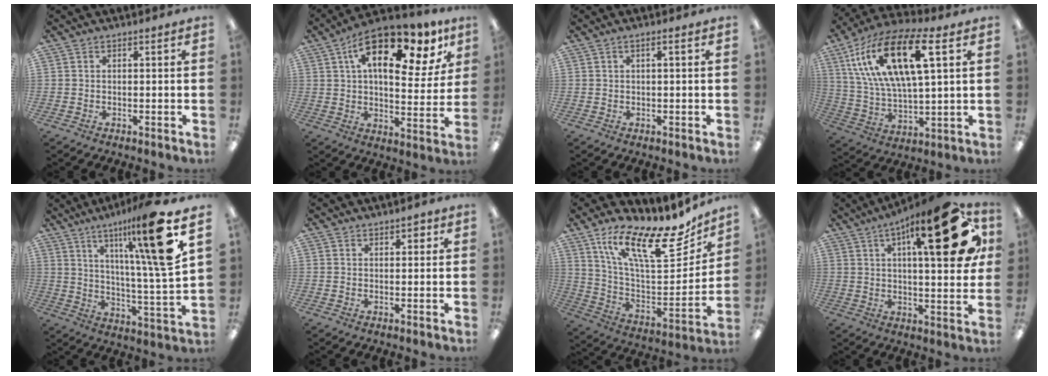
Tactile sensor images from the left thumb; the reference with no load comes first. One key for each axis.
{"total": 19.0, "fx": 10.2, "fy": 8.5, "fz": 13.6, "tx": -0.214, "ty": -0.041, "tz": 0.164}
{"total": 1.7, "fx": 0.3, "fy": 0.2, "fz": 1.6, "tx": -0.029, "ty": 0.001, "tz": 0.006}
{"total": 19.9, "fx": 9.6, "fy": 7.7, "fz": 15.7, "tx": -0.321, "ty": -0.027, "tz": 0.157}
{"total": 19.3, "fx": 10.8, "fy": 2.2, "fz": 15.9, "tx": -0.251, "ty": -0.055, "tz": 0.151}
{"total": 1.6, "fx": 1.2, "fy": 0.8, "fz": 0.7, "tx": -0.006, "ty": -0.002, "tz": 0.019}
{"total": 21.7, "fx": 14.1, "fy": 6.7, "fz": 15.1, "tx": -0.238, "ty": -0.091, "tz": 0.236}
{"total": 25.3, "fx": 10.1, "fy": 8.9, "fz": 21.5, "tx": -0.285, "ty": -0.043, "tz": 0.147}